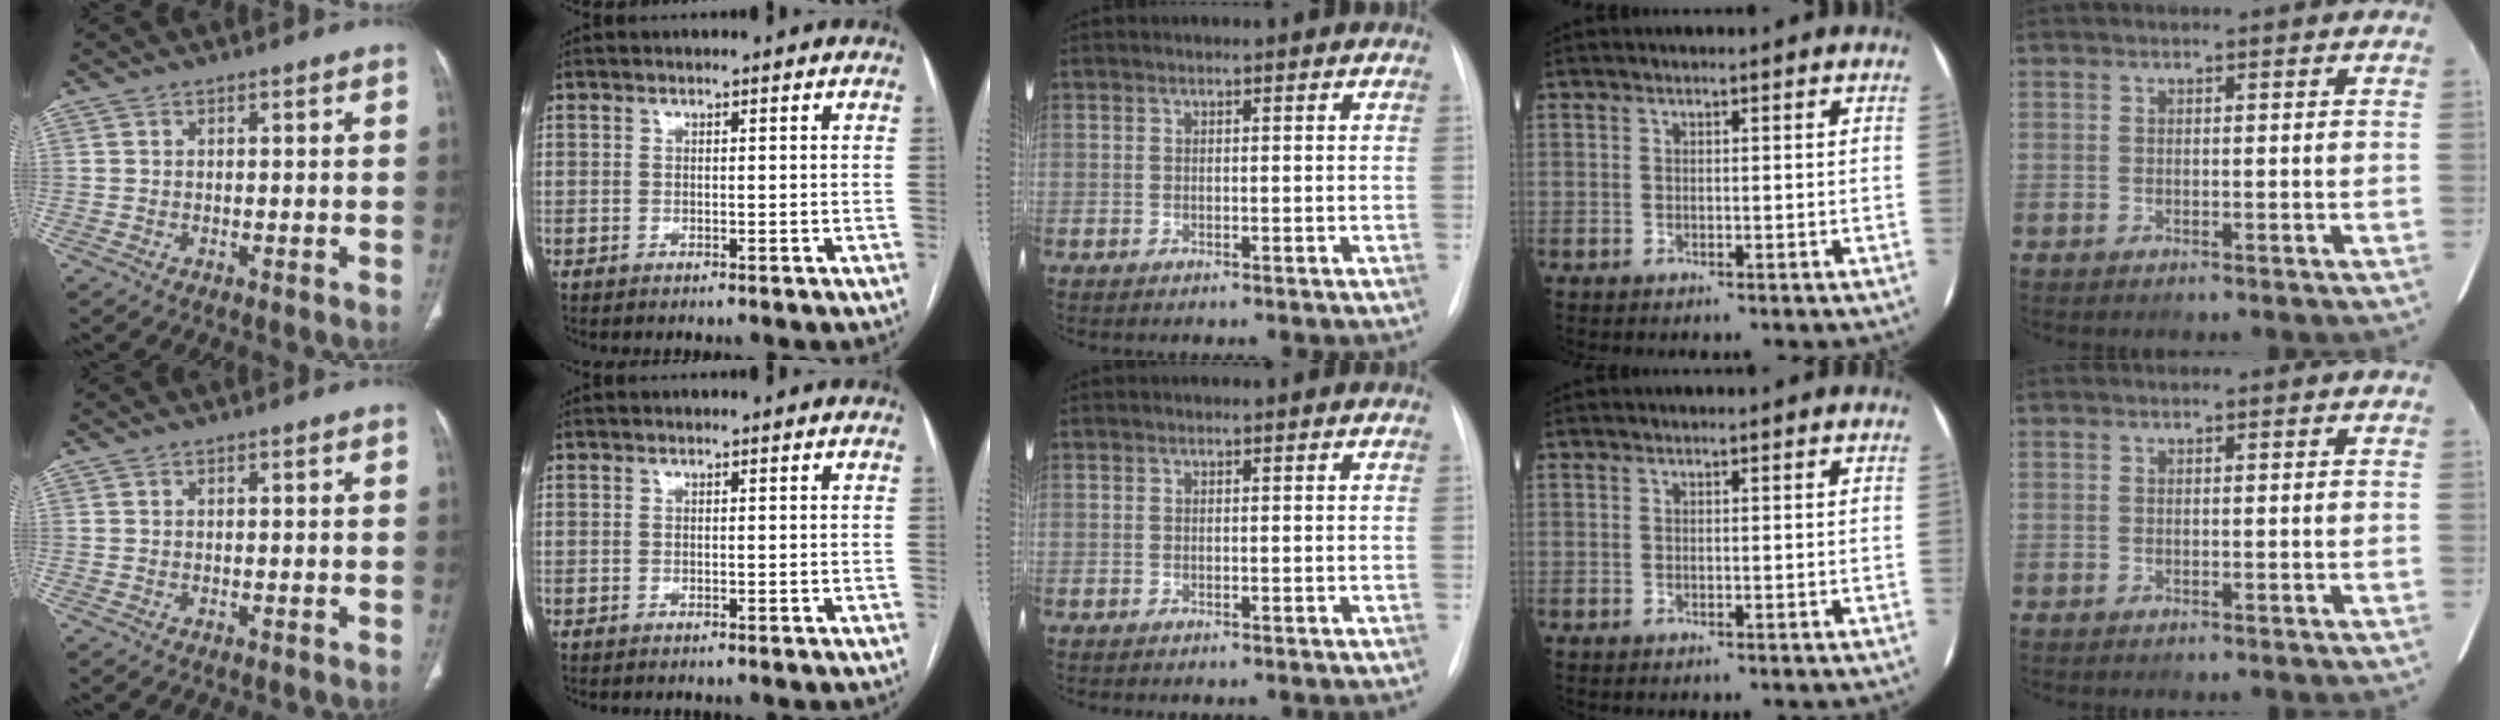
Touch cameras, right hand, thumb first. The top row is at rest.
{}